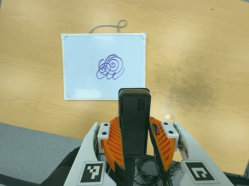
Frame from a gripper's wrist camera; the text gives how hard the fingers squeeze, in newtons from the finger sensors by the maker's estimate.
{"total": 4.8, "left": 3.3, "right": 6.2}